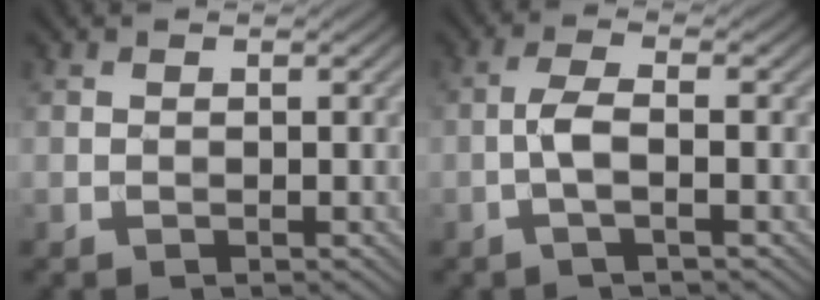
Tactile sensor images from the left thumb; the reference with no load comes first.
{"total": 3.3, "force": [-1.0, 0.5, 3.1], "torque": [-0.067, 0.008, -0.030]}